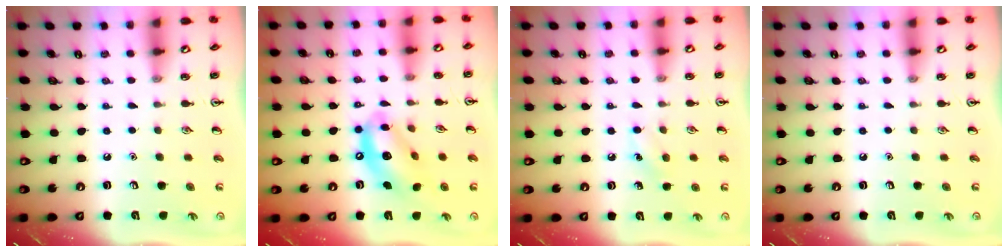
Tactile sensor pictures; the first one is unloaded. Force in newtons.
{"total": 13.3, "press": 12.7, "slide": 4.1}
{"total": 7.1, "press": 6.9, "slide": 1.7}
{"total": 0.0}